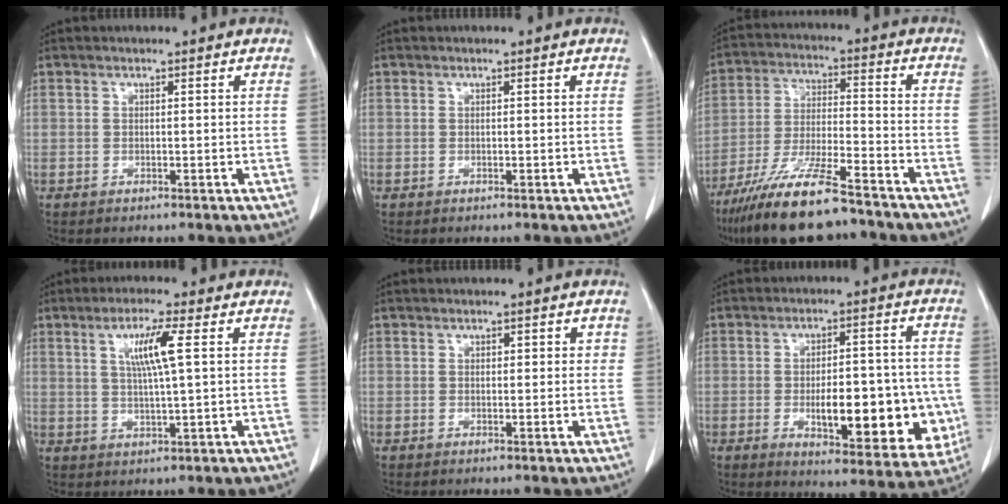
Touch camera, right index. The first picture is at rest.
{"total": 0.0}
{"total": 15.0, "force": [-11.8, 1.8, 9.1], "torque": [-0.182, -0.029, -0.208]}
{"total": 6.2, "force": [1.8, -0.2, 6.0], "torque": [-0.112, 0.001, 0.036]}
{"total": 1.8, "force": [0.6, 1.0, 1.4], "torque": [-0.012, 0.003, 0.005]}
{"total": 16.0, "force": [-3.5, 6.0, 14.5], "torque": [-0.174, 0.013, -0.031]}